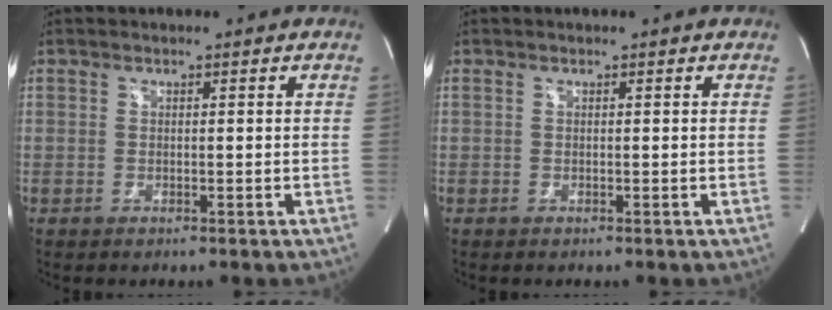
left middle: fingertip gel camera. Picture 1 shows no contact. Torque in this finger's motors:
{"motor_torque": [-0.03, -0.03, -0.10, 0.00]}